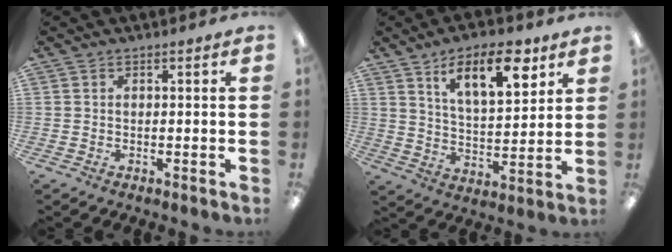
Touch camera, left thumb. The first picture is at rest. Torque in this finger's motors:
{"motor_torque": [-0.08, 0.29, 0.71, -0.78, 0.07]}